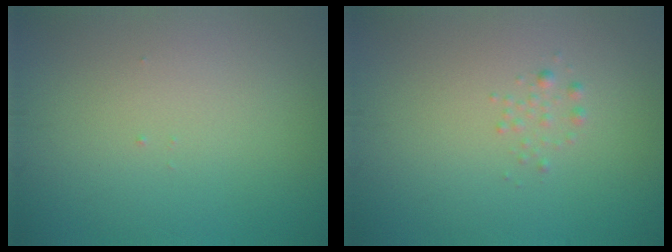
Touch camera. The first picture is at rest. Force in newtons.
{"total": 0.8, "press": 0.8, "slide": 0.0}